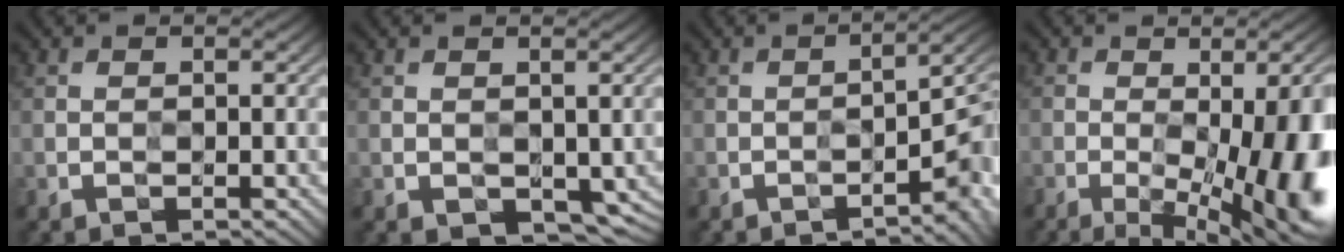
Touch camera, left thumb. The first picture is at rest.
{"total": 3.4, "force": [-0.2, 2.2, 2.5], "torque": [-0.043, -0.013, 0.001]}
{"total": 4.7, "force": [-1.8, 1.0, 4.2], "torque": [-0.058, 0.010, -0.026]}
{"total": 16.9, "force": [-4.5, 8.1, 14.2], "torque": [-0.188, -0.045, -0.039]}